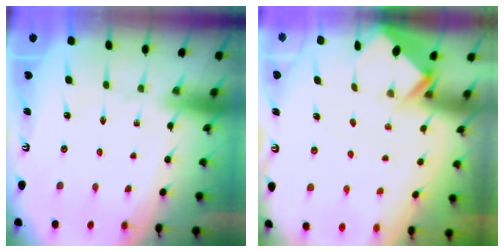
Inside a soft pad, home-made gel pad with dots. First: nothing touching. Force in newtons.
{"total": 2.9, "press": 2.9, "slide": 0.2}